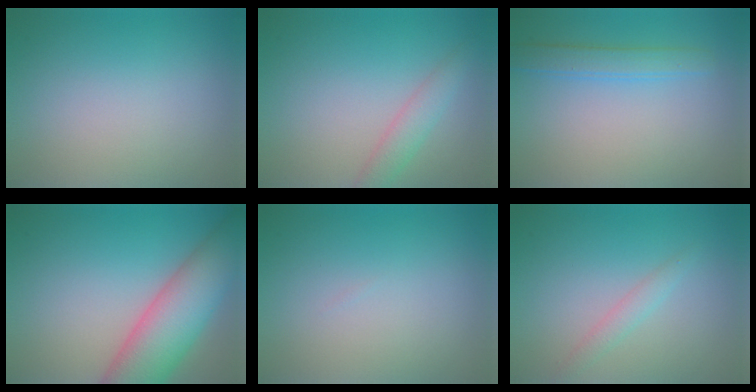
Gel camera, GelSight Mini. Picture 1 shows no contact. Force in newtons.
{"total": 2.2, "press": 2.2, "slide": 0.1}
{"total": 2.3, "press": 2.3, "slide": 0.2}
{"total": 9.3, "press": 9.3, "slide": 0.6}
{"total": 0.0}
{"total": 1.4, "press": 1.4, "slide": 0.0}